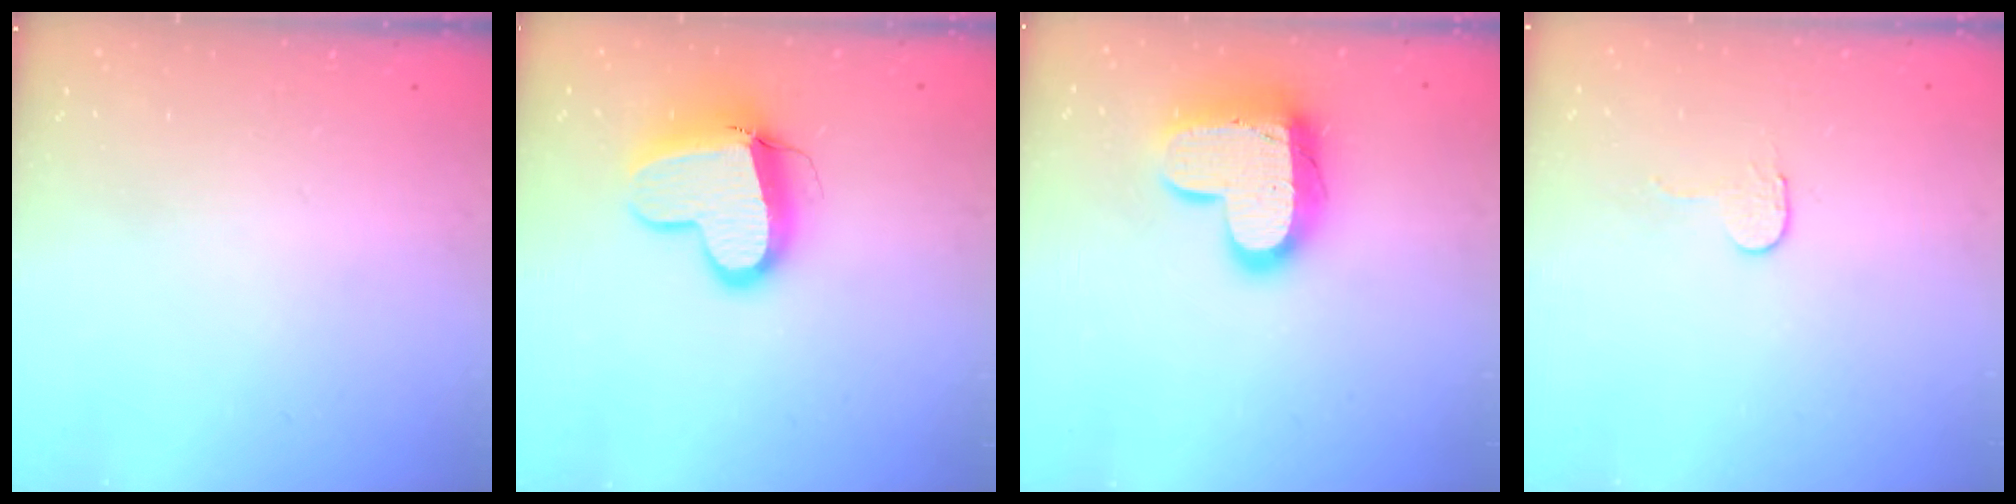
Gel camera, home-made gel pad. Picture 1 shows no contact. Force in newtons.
{"total": 15.6, "press": 15.5, "slide": 1.5}
{"total": 16.3, "press": 16.2, "slide": 1.4}
{"total": 2.7, "press": 2.7, "slide": 0.2}